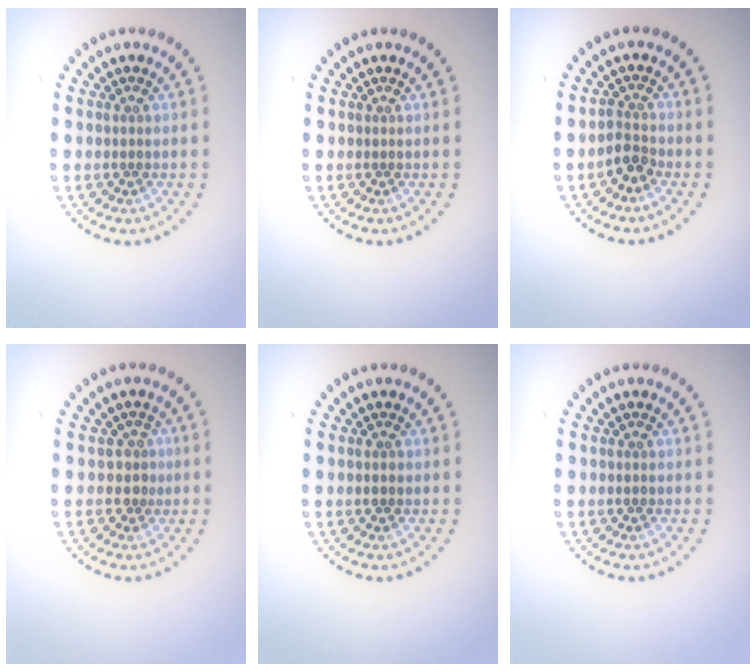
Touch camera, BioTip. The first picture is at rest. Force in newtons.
{"total": 0.0}
{"total": 1.9, "press": 1.5, "slide": 1.1}
{"total": 1.3, "press": 0.8, "slide": 0.9}
{"total": 0.9, "press": 0.9, "slide": 0.1}
{"total": 0.6, "press": 0.6, "slide": 0.0}